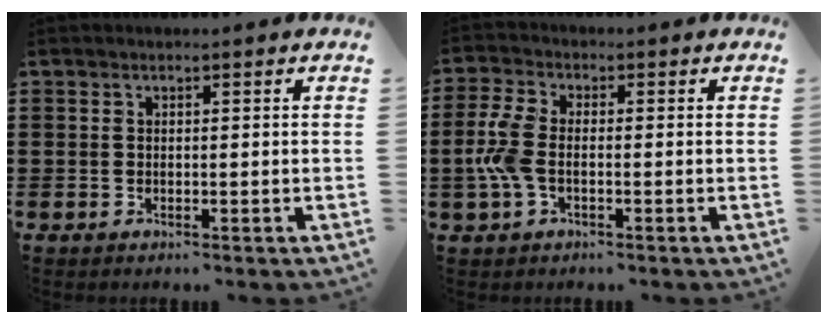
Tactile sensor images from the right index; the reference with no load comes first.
{"total": 6.1, "force": [-1.0, 3.2, 5.1], "torque": [-0.133, -0.004, -0.026]}